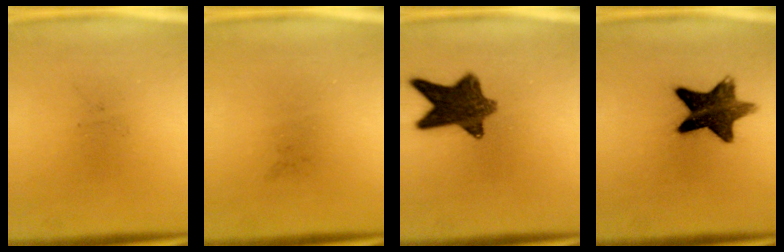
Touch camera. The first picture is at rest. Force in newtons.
{"total": 0.0}
{"total": 10.2}
{"total": 11.9}